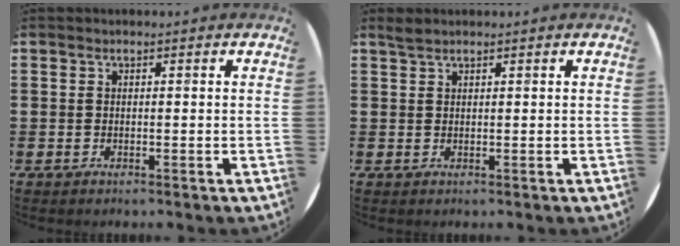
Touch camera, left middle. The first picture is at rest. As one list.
[{"total": 1.0, "force": [1.0, 0.1, 0.4], "torque": [-0.008, 0.003, 0.018]}]